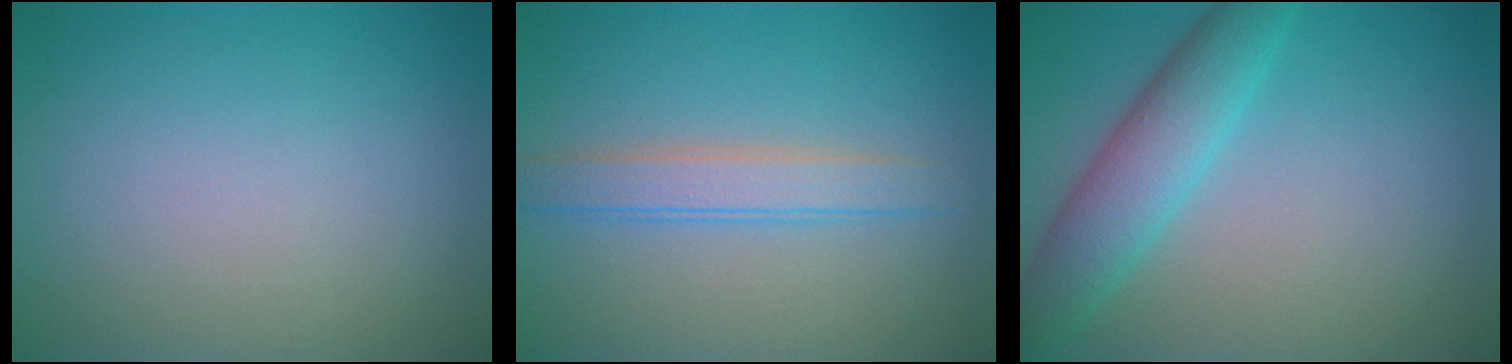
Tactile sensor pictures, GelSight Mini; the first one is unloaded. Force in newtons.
{"total": 2.8, "press": 2.8, "slide": 0.1}
{"total": 4.8, "press": 4.8, "slide": 0.2}